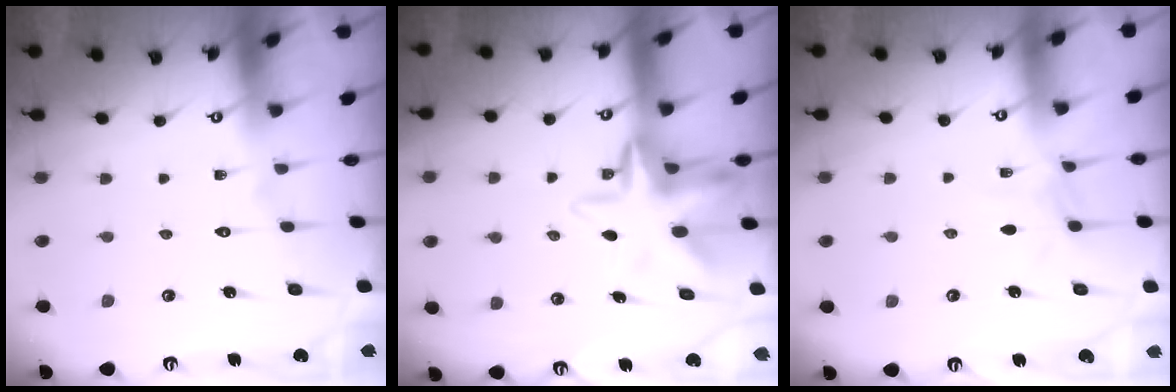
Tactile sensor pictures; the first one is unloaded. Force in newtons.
{"total": 8.6, "press": 8.2, "slide": 2.6}
{"total": 5.4, "press": 5.4, "slide": 0.6}